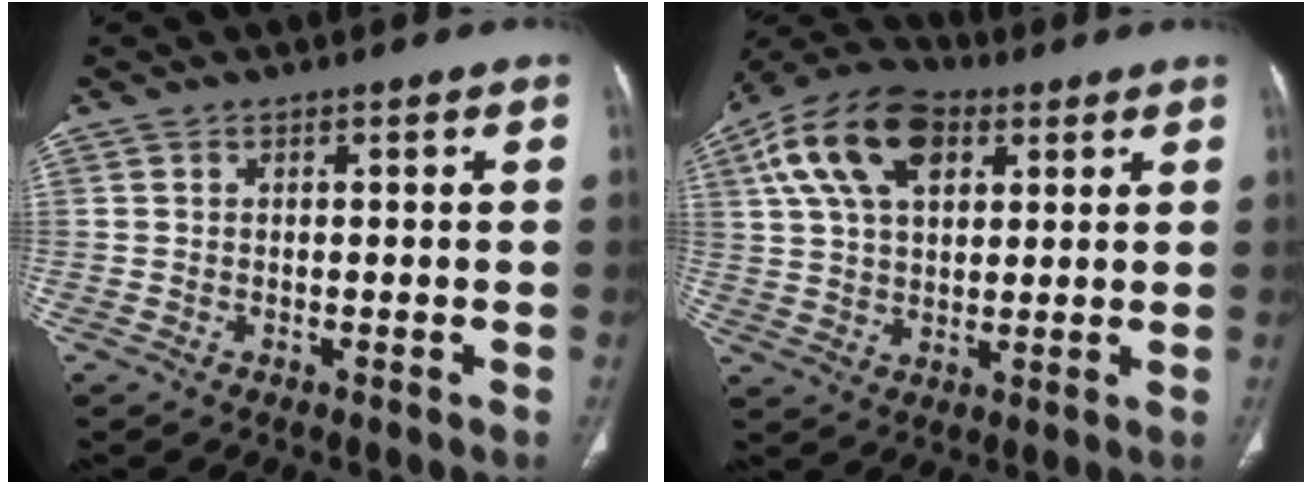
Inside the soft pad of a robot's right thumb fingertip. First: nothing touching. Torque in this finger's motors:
{"motor_torque": [1.04, 1.98, 0.95, -0.07, 0.16]}